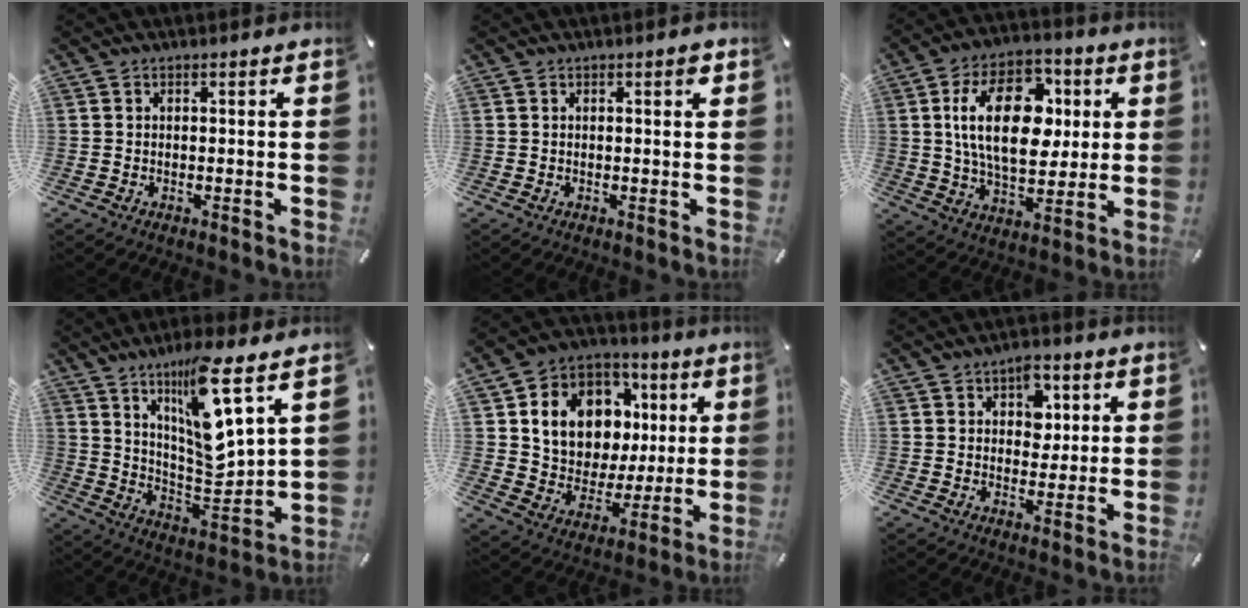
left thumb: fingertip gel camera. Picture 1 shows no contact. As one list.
[{"total": 1.1, "force": [0.5, 0.2, 1.0], "torque": [-0.019, 0.003, 0.007]}, {"total": 19.8, "force": [3.8, 12.1, 15.1], "torque": [-0.271, 0.013, 0.064]}, {"total": 15.7, "force": [10.1, 3.5, 11.5], "torque": [-0.198, -0.069, 0.164]}, {"total": 14.2, "force": [3.5, 11.9, 6.8], "torque": [-0.116, -0.013, 0.078]}, {"total": 6.0, "force": [2.2, 4.6, 3.0], "torque": [-0.025, -0.006, 0.030]}]